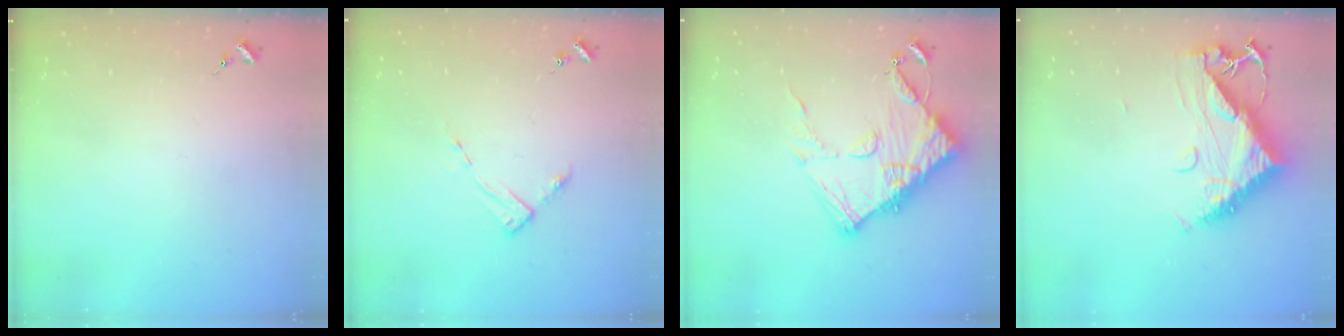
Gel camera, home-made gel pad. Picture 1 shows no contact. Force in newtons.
{"total": 2.8, "press": 2.8, "slide": 0.4}
{"total": 14.5, "press": 14.5, "slide": 1.4}
{"total": 11.6, "press": 11.6, "slide": 1.1}